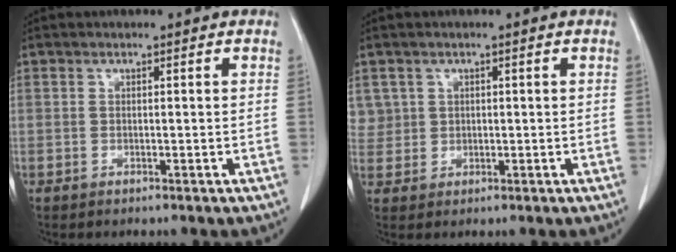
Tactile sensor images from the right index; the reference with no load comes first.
{"total": 4.3, "force": [1.3, 4.1, 0.3], "torque": [0.000, 0.016, 0.034]}